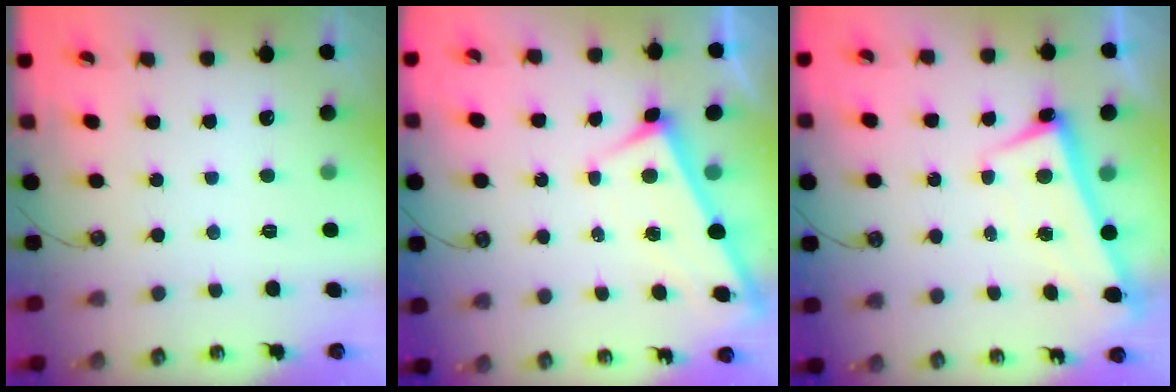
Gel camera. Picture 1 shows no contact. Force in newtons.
{"total": 2.6, "press": 2.6, "slide": 0.1}
{"total": 2.4, "press": 2.3, "slide": 0.7}